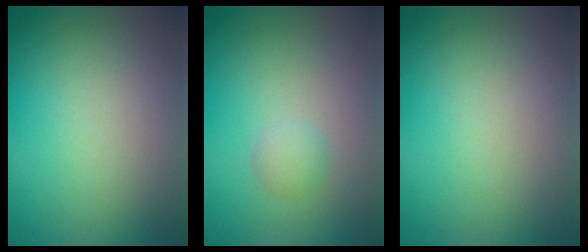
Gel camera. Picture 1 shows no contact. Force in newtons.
{"total": 1.2, "press": 1.2, "slide": 0.0}
{"total": 0.0}